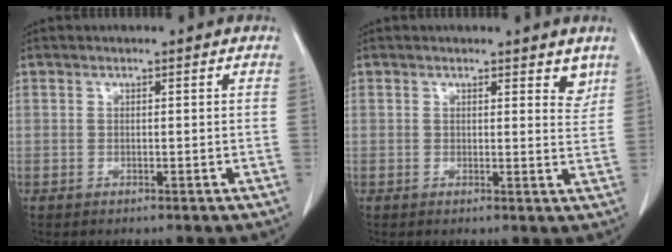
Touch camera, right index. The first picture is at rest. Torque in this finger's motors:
{"motor_torque": [-0.11, 0.15, 0.05, 0.00]}